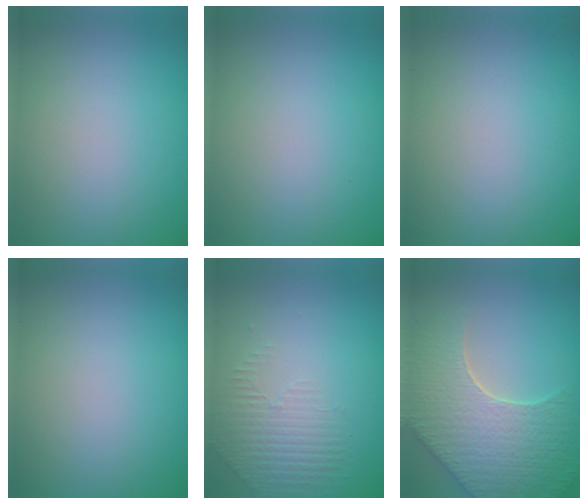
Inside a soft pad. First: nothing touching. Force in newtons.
{"total": 0.0}
{"total": 0.0}
{"total": 0.0}
{"total": 1.5, "press": 0.9, "slide": 1.2}
{"total": 9.0, "press": 6.4, "slide": 6.4}